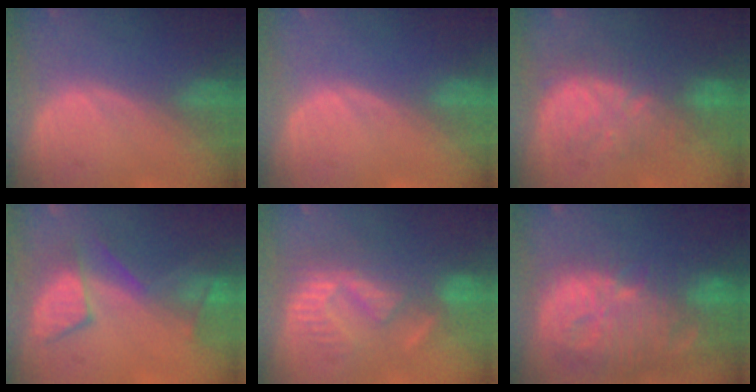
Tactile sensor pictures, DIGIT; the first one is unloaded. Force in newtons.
{"total": 0.0}
{"total": 8.7, "press": 8.5, "slide": 1.8}
{"total": 7.9, "press": 7.8, "slide": 1.2}
{"total": 9.0, "press": 8.3, "slide": 3.5}
{"total": 14.4, "press": 12.6, "slide": 7.0}